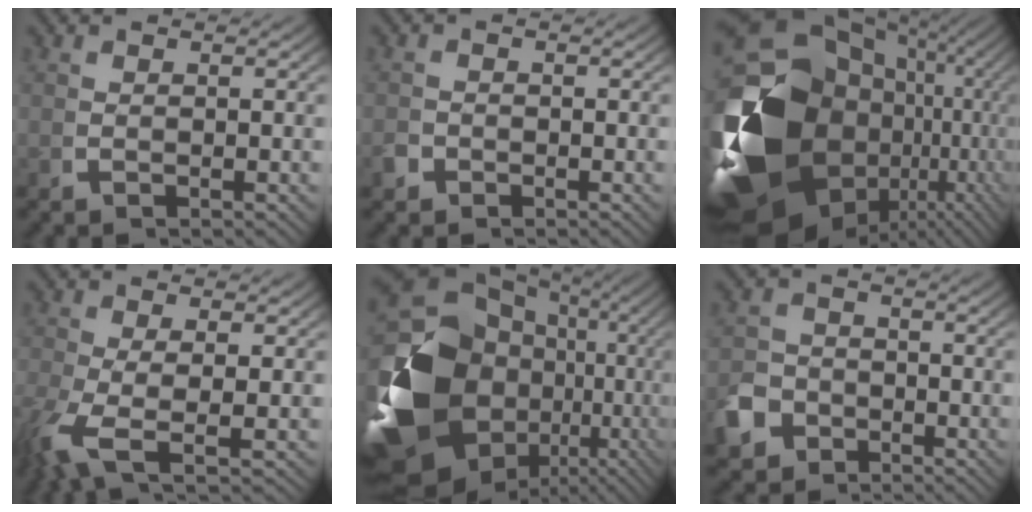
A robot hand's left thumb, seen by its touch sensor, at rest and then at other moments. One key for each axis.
{"total": 1.4, "fx": -1.0, "fy": 1.0, "fz": 0.1, "tx": -0.008, "ty": -0.007, "tz": -0.020}
{"total": 30.3, "fx": -4.1, "fy": 20.1, "fz": 22.3, "tx": -0.380, "ty": -0.063, "tz": -0.047}
{"total": 5.2, "fx": -1.4, "fy": 1.8, "fz": 4.7, "tx": -0.115, "ty": -0.024, "tz": -0.015}
{"total": 24.5, "fx": -3.6, "fy": 17.0, "fz": 17.3, "tx": -0.331, "ty": -0.076, "tz": -0.030}
{"total": 6.3, "fx": -3.3, "fy": 5.1, "fz": 1.9, "tx": -0.049, "ty": -0.028, "tz": -0.054}